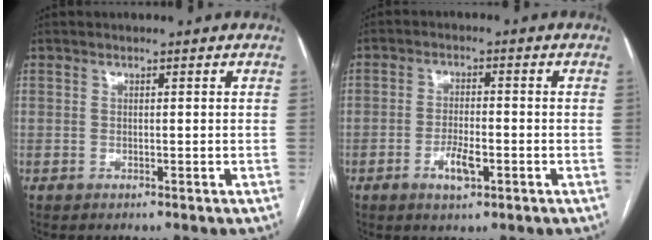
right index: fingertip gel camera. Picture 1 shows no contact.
{"total": 4.5, "force": [-1.9, 1.4, 3.8], "torque": [-0.073, 0.000, -0.029]}